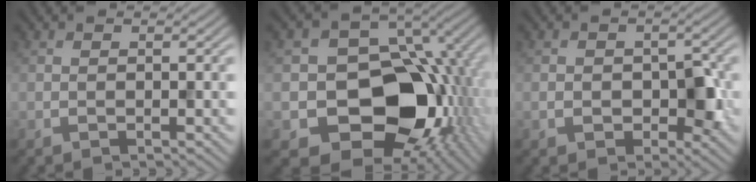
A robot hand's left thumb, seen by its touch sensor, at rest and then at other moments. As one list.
[{"total": 16.8, "force": [-3.2, 12.9, 10.3], "torque": [-0.162, -0.030, -0.047]}, {"total": 3.9, "force": [-0.8, 2.9, 2.5], "torque": [-0.042, -0.010, -0.012]}]